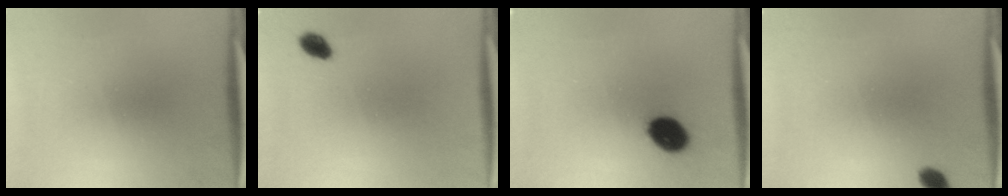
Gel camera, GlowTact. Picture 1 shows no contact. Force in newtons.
{"total": 2.9}
{"total": 8.6}
{"total": 2.3}